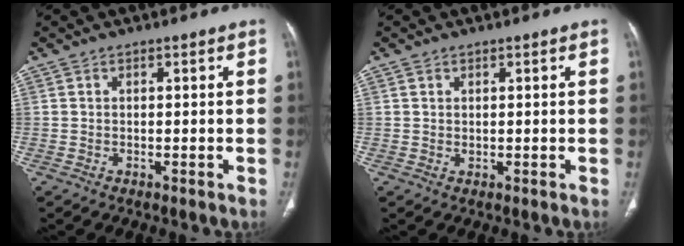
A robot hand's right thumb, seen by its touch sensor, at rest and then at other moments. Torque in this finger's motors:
{"motor_torque": [-0.14, 0.04, -0.03, -0.11, 0.00]}